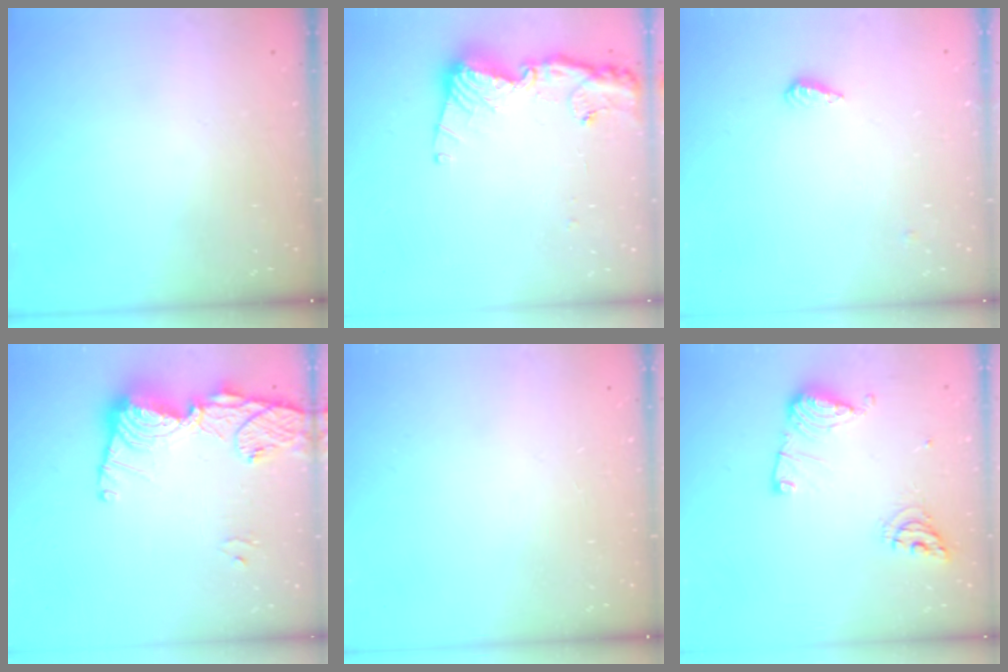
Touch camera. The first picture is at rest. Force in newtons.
{"total": 14.4, "press": 14.3, "slide": 1.9}
{"total": 3.2, "press": 3.1, "slide": 0.3}
{"total": 17.4, "press": 17.3, "slide": 1.4}
{"total": 0.0}
{"total": 11.8, "press": 11.7, "slide": 1.4}